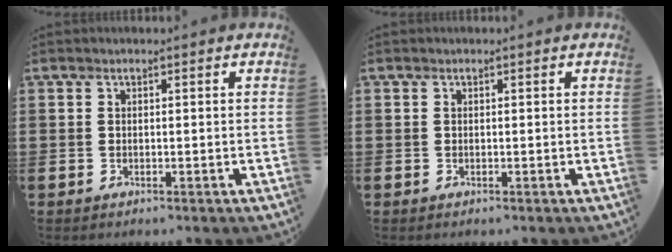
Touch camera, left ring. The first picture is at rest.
{"total": 0.0}